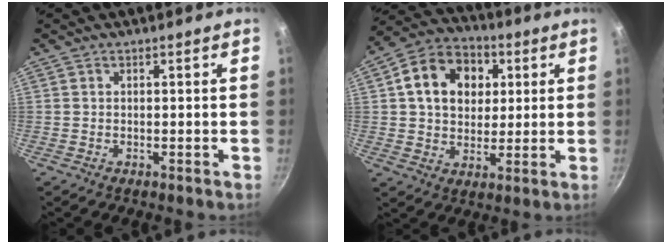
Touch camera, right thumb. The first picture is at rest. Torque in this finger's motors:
{"motor_torque": [-0.83, 1.12, 0.02, 0.16, 0.09]}